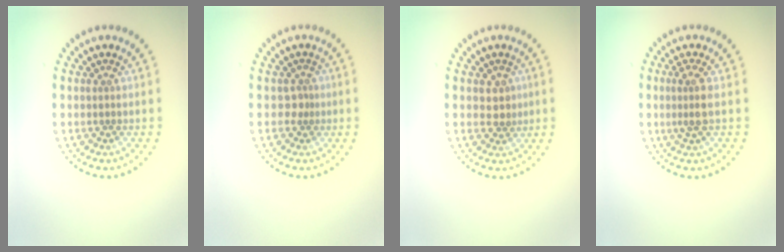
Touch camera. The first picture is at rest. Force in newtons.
{"total": 1.0, "press": 0.6, "slide": 0.8}
{"total": 2.0, "press": 1.7, "slide": 0.9}
{"total": 2.0, "press": 1.7, "slide": 1.0}